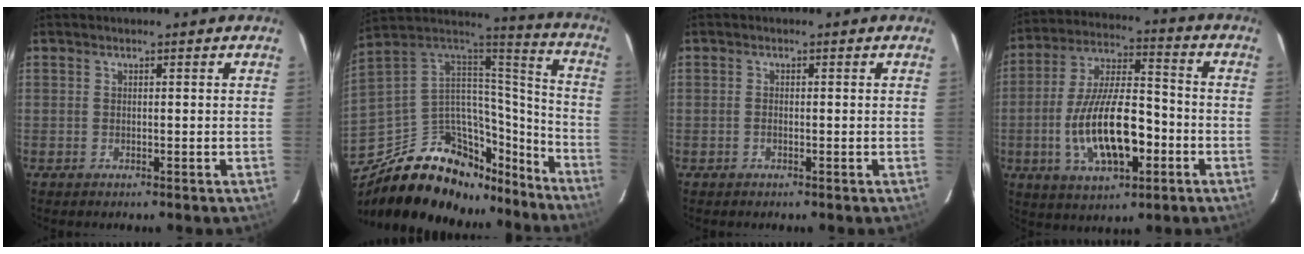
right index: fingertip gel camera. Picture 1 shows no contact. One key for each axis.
{"total": 29.7, "fx": -20.4, "fy": 15.3, "fz": 15.2, "tx": -0.280, "ty": 0.041, "tz": -0.293}
{"total": 0.7, "fx": -0.3, "fy": 0.3, "fz": 0.5, "tx": -0.012, "ty": 0.001, "tz": -0.006}
{"total": 17.5, "fx": -5.0, "fy": 7.0, "fz": 15.2, "tx": -0.302, "ty": -0.001, "tz": -0.079}